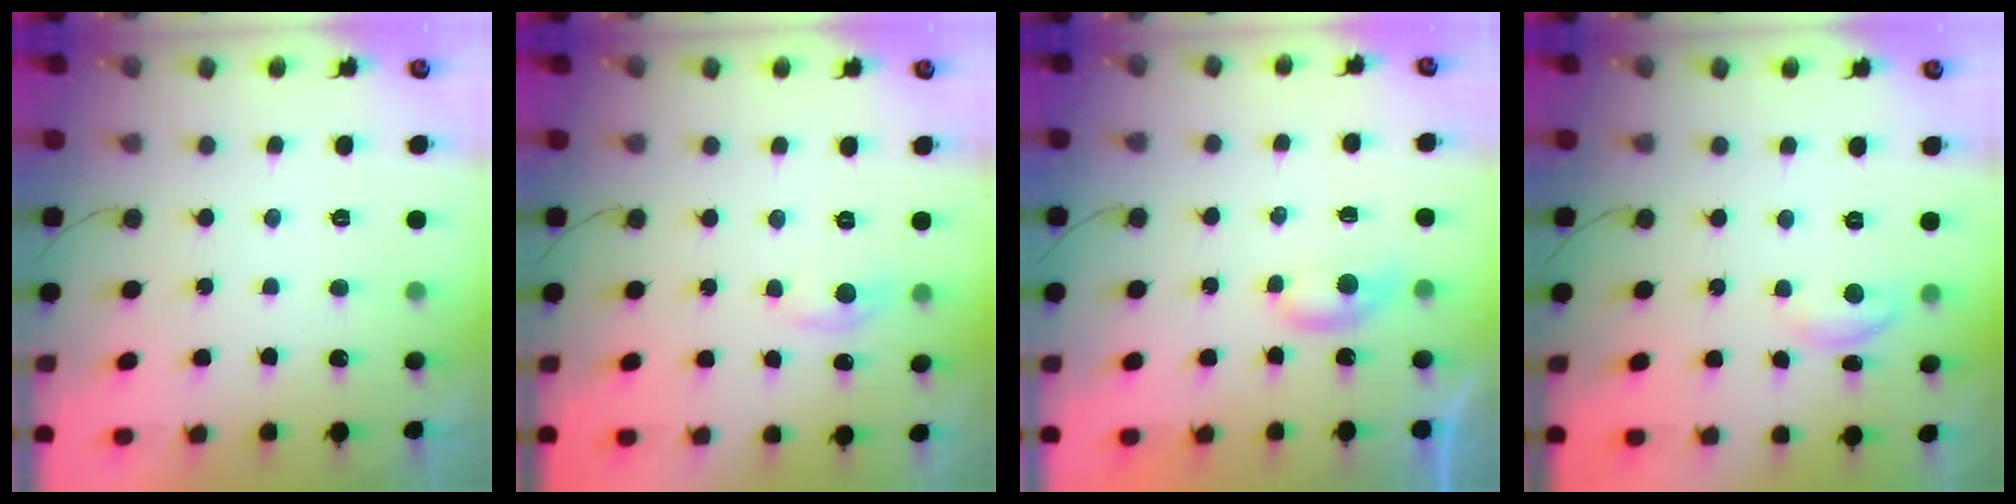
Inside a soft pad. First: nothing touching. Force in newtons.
{"total": 6.3, "press": 6.3, "slide": 0.7}
{"total": 3.9, "press": 3.9, "slide": 0.5}
{"total": 5.3, "press": 5.2, "slide": 0.6}